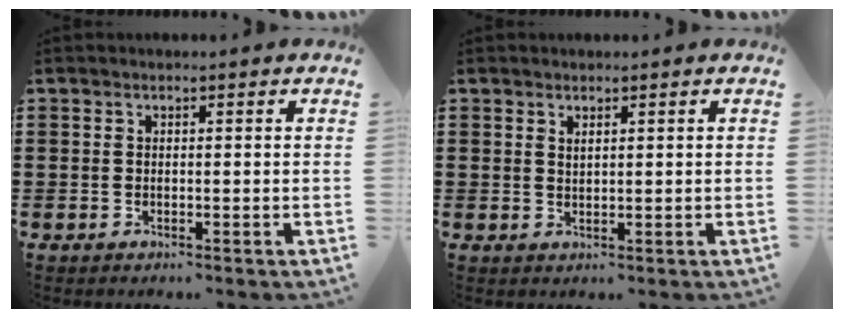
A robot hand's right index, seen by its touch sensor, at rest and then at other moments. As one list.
[{"total": 1.0, "force": [0.9, 0.3, 0.4], "torque": [-0.009, 0.002, 0.017]}]